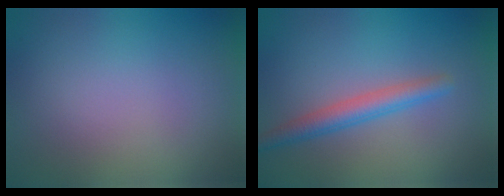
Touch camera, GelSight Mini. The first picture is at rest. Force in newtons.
{"total": 2.8, "press": 2.8, "slide": 0.1}